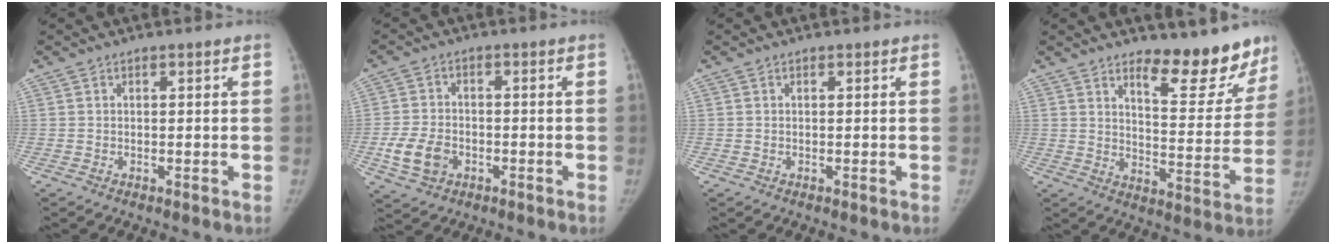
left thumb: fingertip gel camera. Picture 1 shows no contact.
{"total": 7.3, "force": [-2.4, 5.3, 4.4], "torque": [-0.082, 0.007, -0.041]}
{"total": 0.0}
{"total": 13.6, "force": [10.7, 4.4, 7.2], "torque": [-0.043, -0.094, 0.152]}